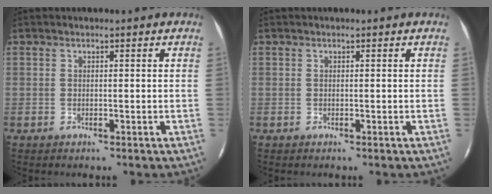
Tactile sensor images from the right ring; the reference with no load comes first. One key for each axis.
{"total": 0.0}